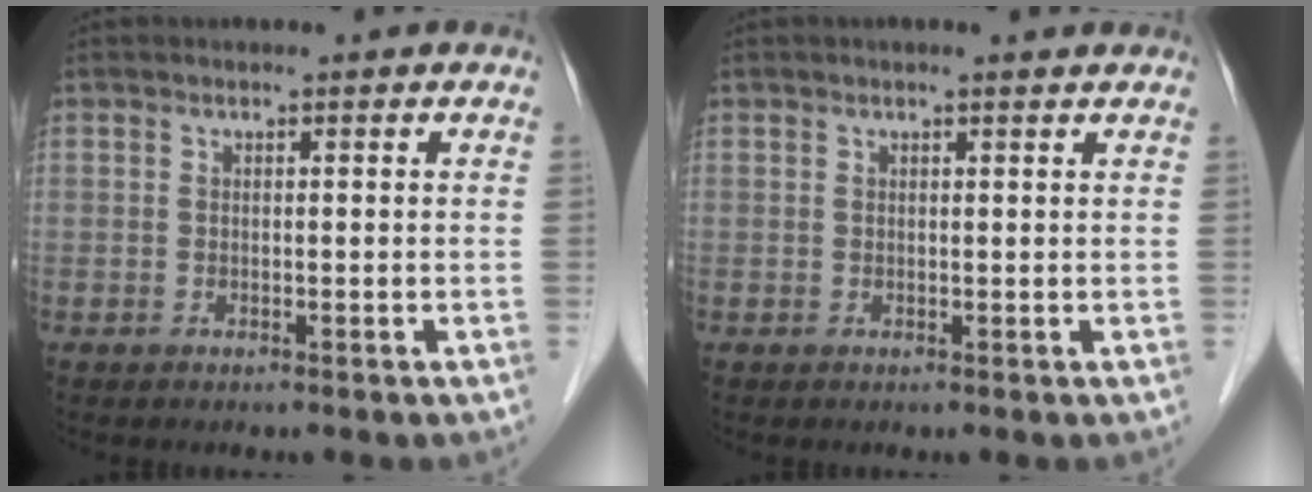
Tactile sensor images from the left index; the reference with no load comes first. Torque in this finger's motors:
{"motor_torque": [0.45, -0.81, 0.14, 0.02]}